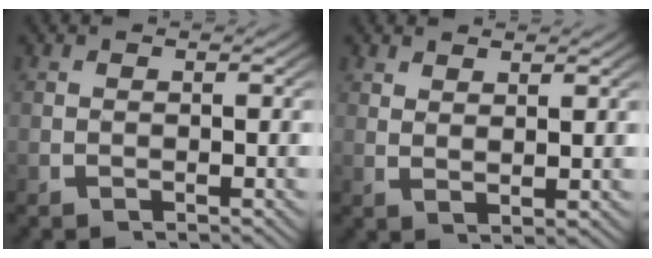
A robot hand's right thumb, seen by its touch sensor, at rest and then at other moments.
{"total": 1.9, "force": [1.8, 0.0, 0.7], "torque": [-0.015, -0.002, 0.041]}